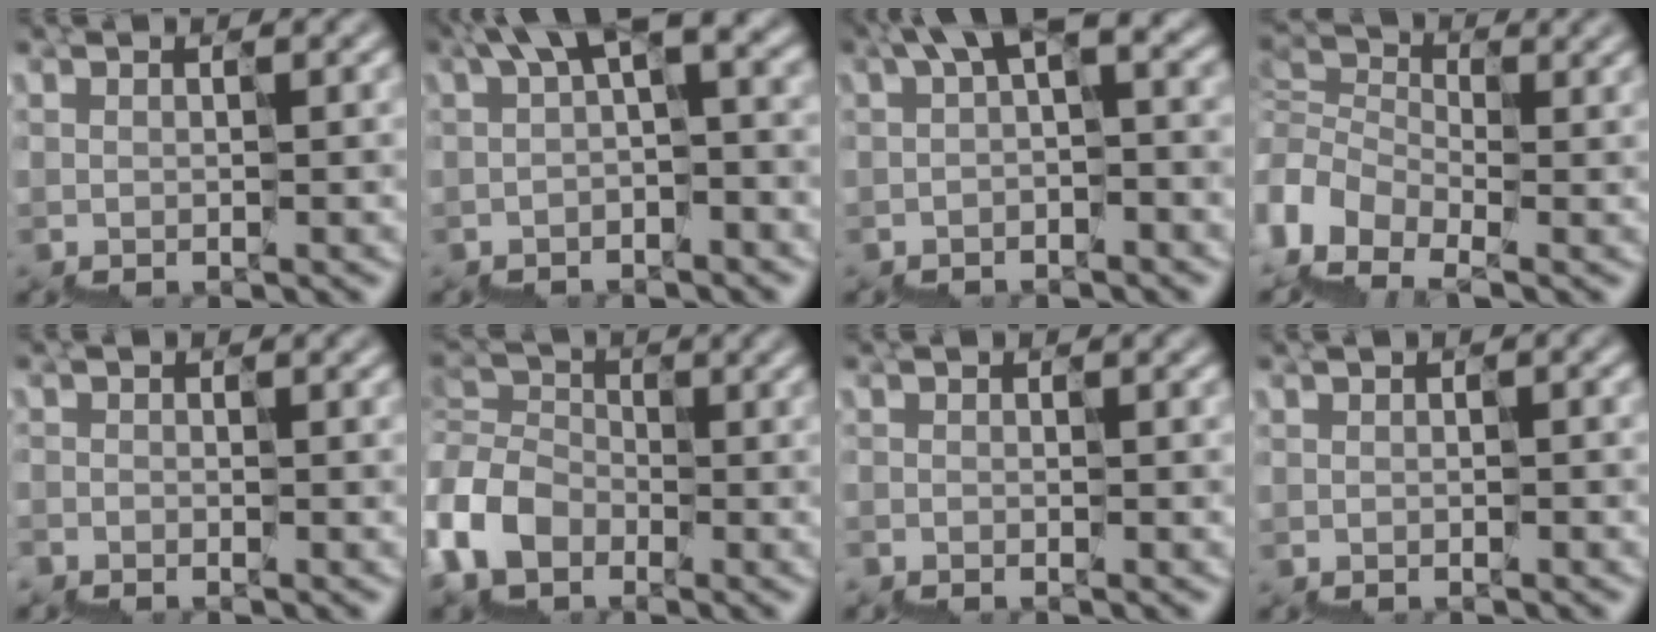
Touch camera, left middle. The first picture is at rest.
{"total": 4.6, "force": [1.2, 1.7, 4.1], "torque": [-0.069, 0.013, 0.013]}
{"total": 3.2, "force": [0.4, 1.2, 3.0], "torque": [-0.053, 0.009, 0.000]}
{"total": 3.8, "force": [-3.4, 1.8, -0.3], "torque": [-0.001, -0.004, -0.088]}
{"total": 1.4, "force": [-1.1, -0.4, -0.8], "torque": [0.011, -0.005, -0.026]}
{"total": 5.2, "force": [-4.7, 2.1, -0.9], "torque": [0.007, -0.004, -0.105]}
{"total": 1.1, "force": [-0.8, -0.3, -0.6], "torque": [0.007, -0.004, -0.017]}
{"total": 0.8, "force": [-0.4, 0.4, 0.5], "torque": [-0.006, 0.002, -0.009]}